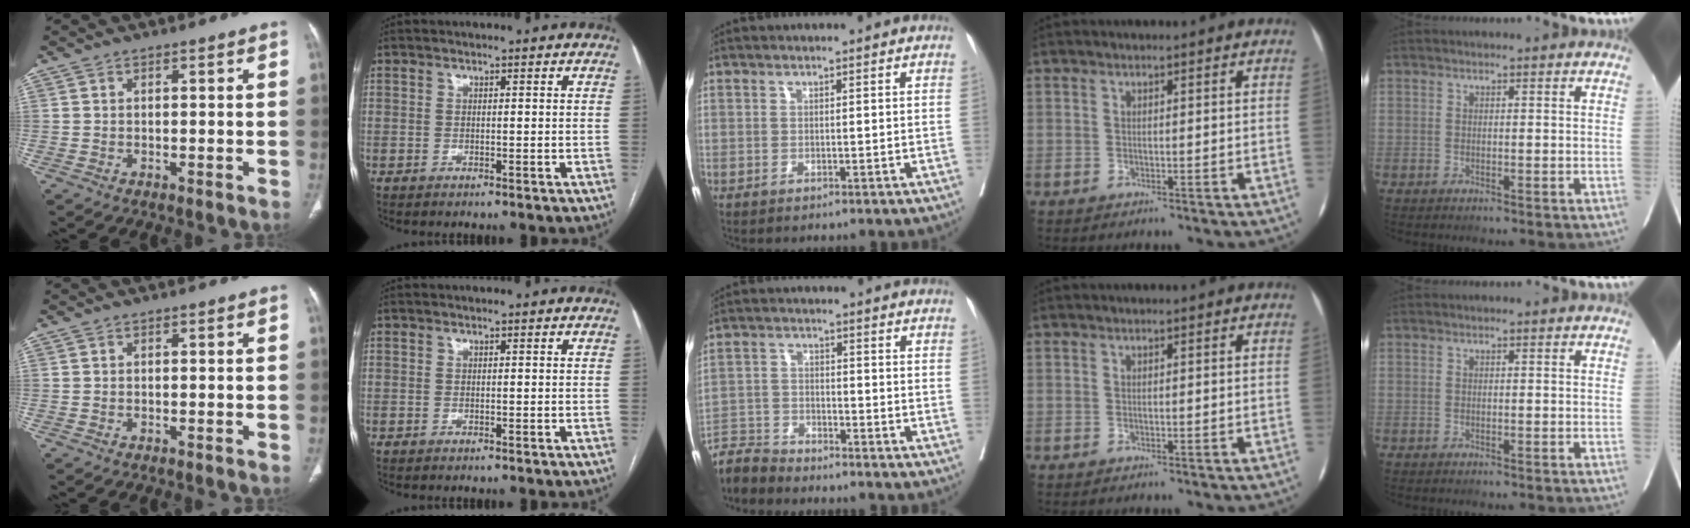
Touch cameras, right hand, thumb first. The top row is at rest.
{"middle": {"total": 5.0, "force": [-5.0, 0.3, -0.7], "torque": [0.015, -0.005, -0.096]}}